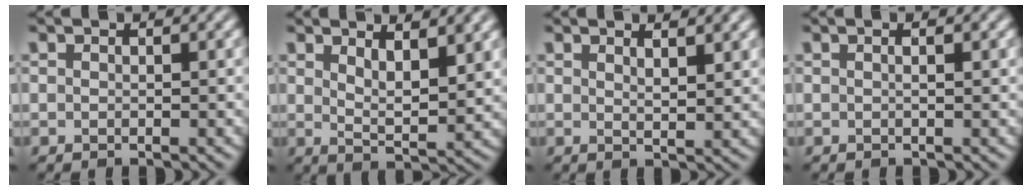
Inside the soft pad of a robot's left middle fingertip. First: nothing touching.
{"total": 4.0, "force": [2.1, 1.0, 3.2], "torque": [-0.056, -0.015, 0.036]}
{"total": 2.3, "force": [1.5, 0.4, 1.7], "torque": [-0.018, -0.002, 0.021]}
{"total": 0.8, "force": [0.1, -0.1, 0.8], "torque": [-0.011, -0.002, 0.001]}